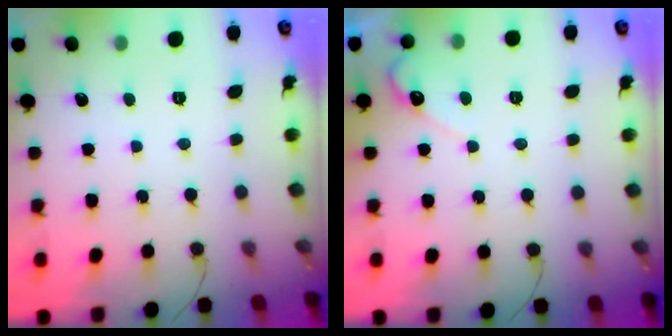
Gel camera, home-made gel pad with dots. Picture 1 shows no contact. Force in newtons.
{"total": 4.9, "press": 4.8, "slide": 0.4}